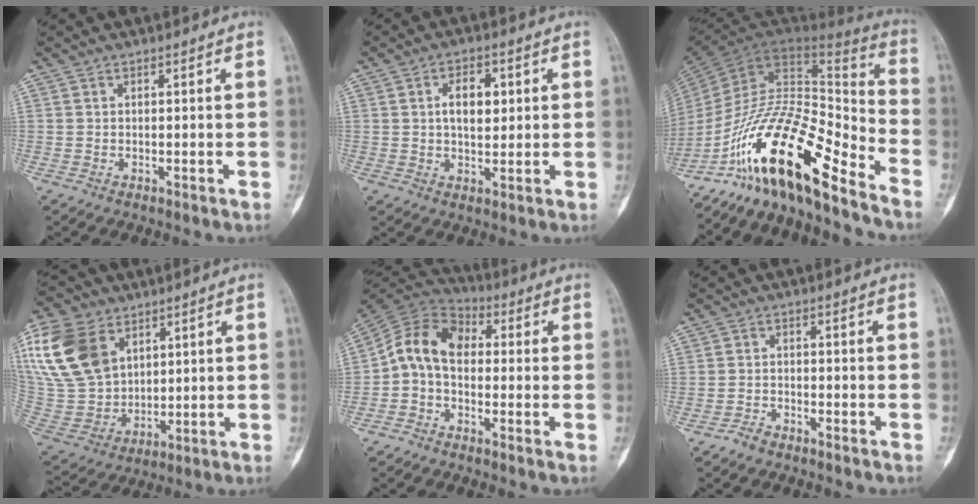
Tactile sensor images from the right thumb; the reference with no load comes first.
{"total": 6.4, "force": [1.4, 3.7, 5.1], "torque": [-0.061, -0.002, 0.021]}
{"total": 23.2, "force": [-15.9, 6.3, 15.7], "torque": [-0.286, 0.093, -0.281]}
{"total": 21.1, "force": [8.9, 14.5, 12.3], "torque": [-0.255, -0.014, 0.181]}
{"total": 10.0, "force": [-0.4, 7.1, 7.1], "torque": [-0.114, 0.033, -0.029]}
{"total": 2.1, "force": [-1.9, 0.5, 0.6], "torque": [-0.017, 0.011, -0.038]}